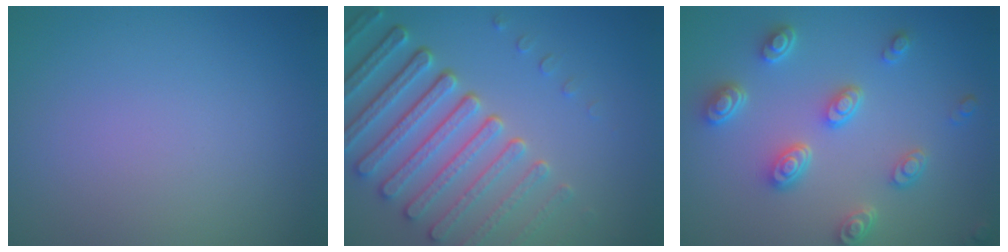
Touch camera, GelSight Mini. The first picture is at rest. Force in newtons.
{"total": 7.3, "press": 5.6, "slide": 4.7}
{"total": 4.5, "press": 3.7, "slide": 2.6}